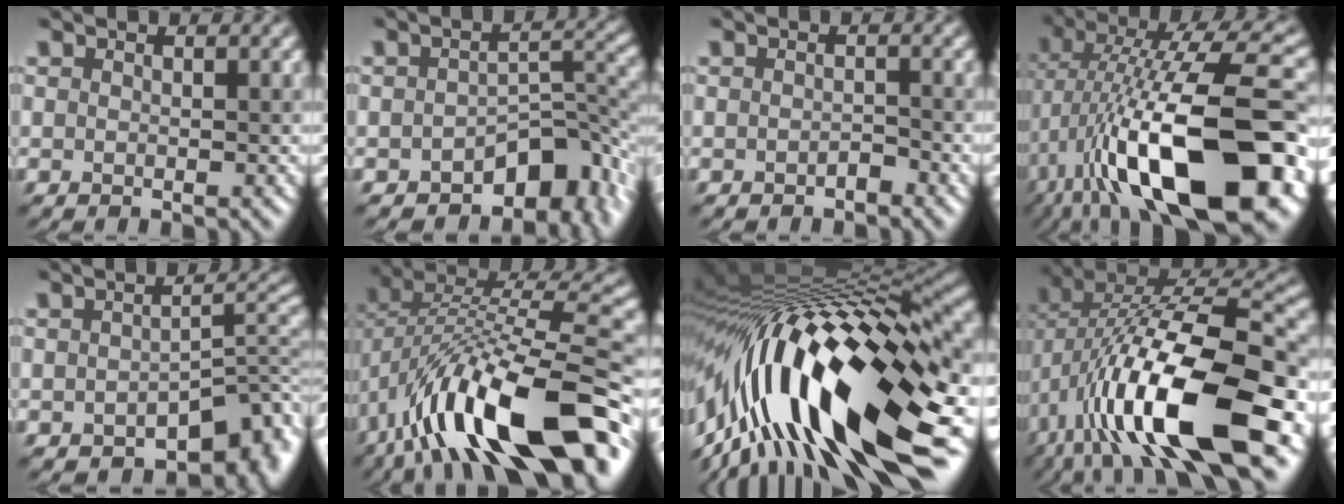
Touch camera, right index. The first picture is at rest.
{"total": 8.1, "force": [-4.3, 4.3, 5.4], "torque": [-0.044, -0.001, -0.066]}
{"total": 0.7, "force": [-0.5, 0.3, 0.4], "torque": [-0.007, 0.000, -0.009]}
{"total": 17.2, "force": [-4.0, 6.0, 15.6], "torque": [-0.243, 0.033, -0.069]}
{"total": 7.5, "force": [-4.1, 3.7, 5.0], "torque": [-0.040, -0.010, -0.053]}
{"total": 15.5, "force": [-7.0, 5.5, 12.7], "torque": [-0.217, 0.027, -0.123]}
{"total": 17.9, "force": [-3.5, 4.8, 16.9], "torque": [-0.279, 0.022, -0.069]}
{"total": 15.7, "force": [-4.7, 6.1, 13.7], "torque": [-0.231, 0.006, -0.082]}